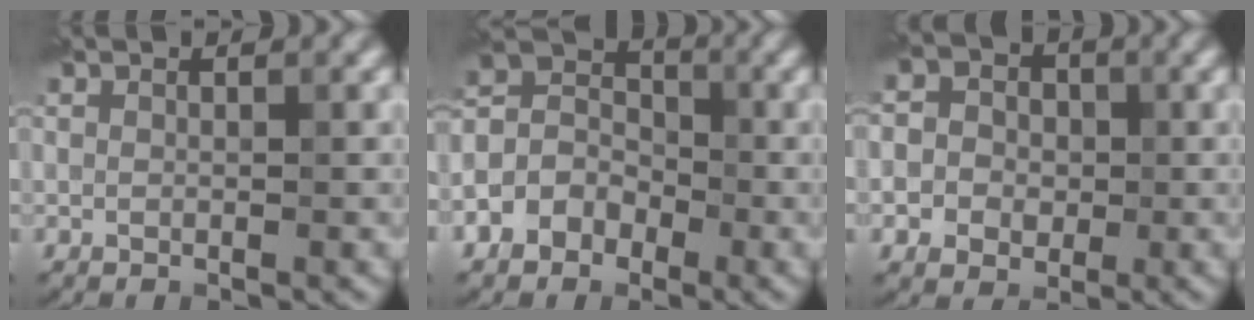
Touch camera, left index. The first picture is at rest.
{"total": 5.1, "force": [-2.4, 4.0, 2.1], "torque": [-0.035, 0.010, -0.061]}
{"total": 7.0, "force": [-0.5, 6.6, 2.4], "torque": [-0.034, 0.017, -0.043]}